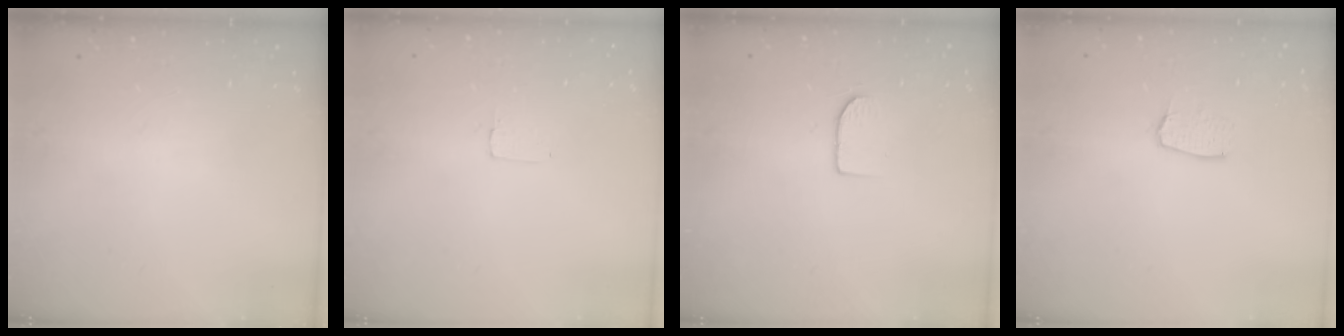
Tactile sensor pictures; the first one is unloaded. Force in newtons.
{"total": 1.7, "press": 1.7, "slide": 0.1}
{"total": 6.0, "press": 5.9, "slide": 0.6}
{"total": 6.1, "press": 6.1, "slide": 0.2}